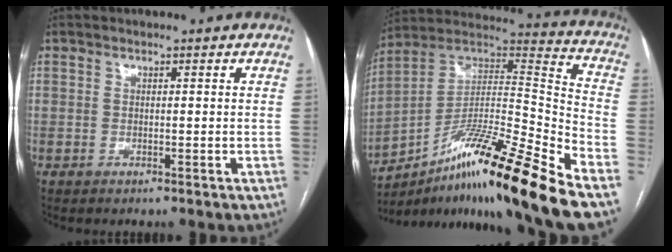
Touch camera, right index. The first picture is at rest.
{"total": 22.5, "force": [-15.0, -0.1, 16.8], "torque": [-0.259, 0.004, -0.253]}